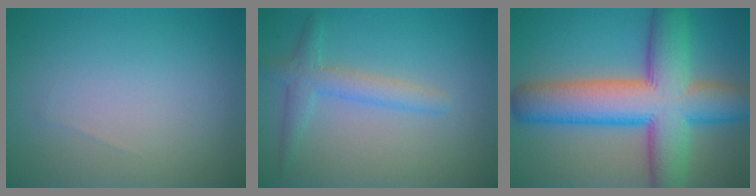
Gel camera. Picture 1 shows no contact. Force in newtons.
{"total": 2.8, "press": 2.7, "slide": 0.2}
{"total": 12.6, "press": 12.6, "slide": 0.5}